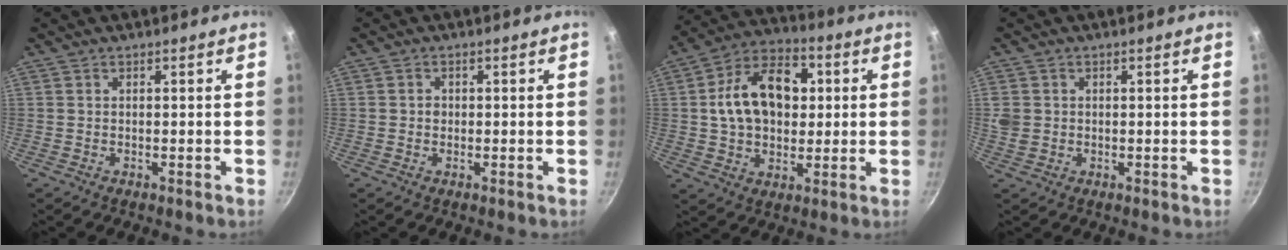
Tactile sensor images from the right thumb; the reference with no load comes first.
{"total": 1.3, "force": [-0.1, 1.2, 0.5], "torque": [-0.002, 0.004, -0.002]}
{"total": 16.6, "force": [2.5, 11.8, 11.5], "torque": [-0.158, 0.020, 0.029]}
{"total": 3.4, "force": [0.3, 3.0, 1.6], "torque": [-0.027, -0.002, 0.009]}